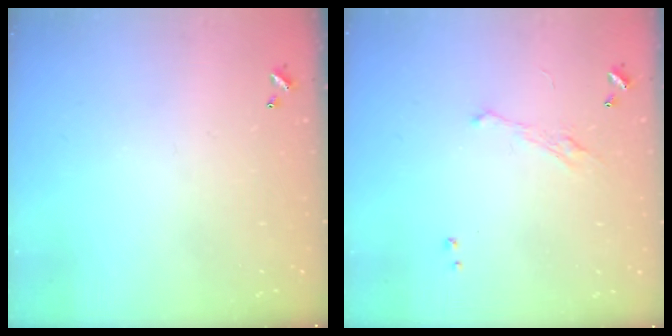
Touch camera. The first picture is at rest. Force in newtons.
{"total": 2.3, "press": 2.1, "slide": 0.8}